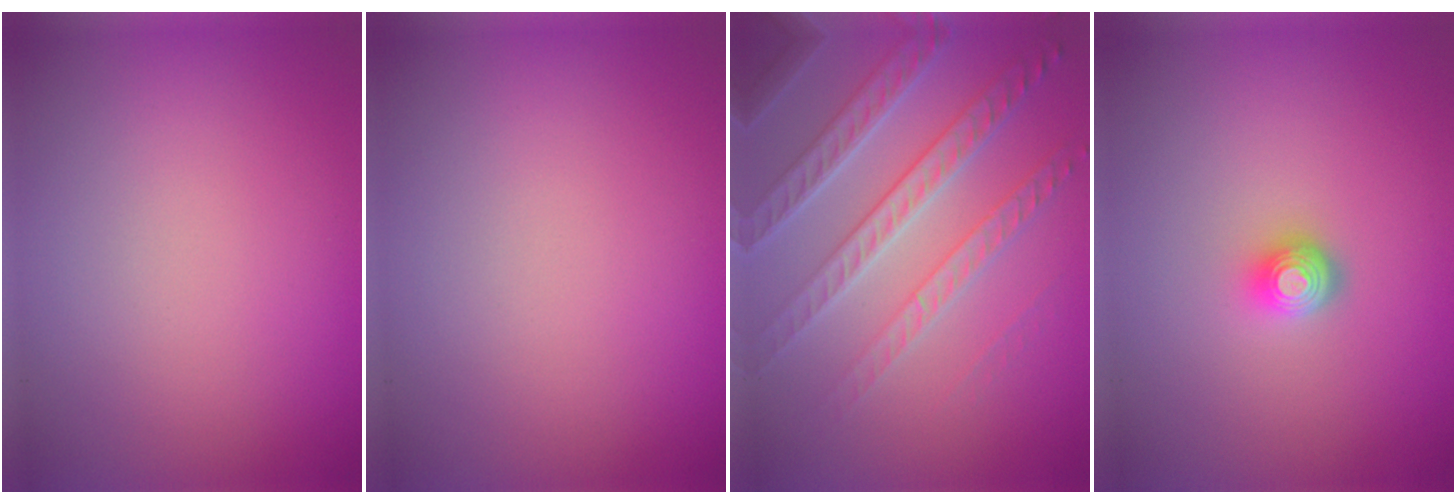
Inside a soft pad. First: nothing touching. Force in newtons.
{"total": 0.0}
{"total": 6.8, "press": 4.9, "slide": 4.7}
{"total": 2.1, "press": 1.5, "slide": 1.5}